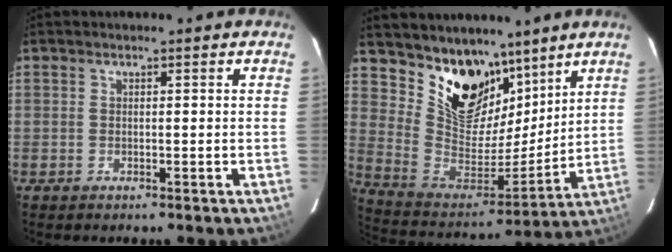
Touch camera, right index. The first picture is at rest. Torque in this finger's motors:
{"motor_torque": [0.30, 0.51, 0.38, 0.07]}